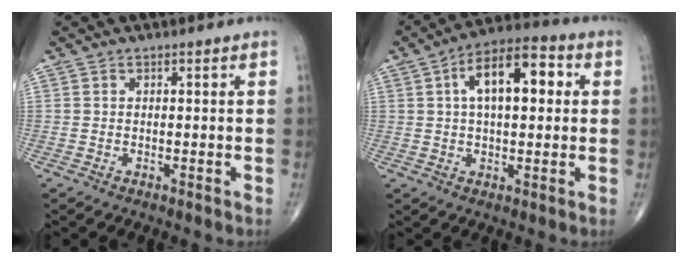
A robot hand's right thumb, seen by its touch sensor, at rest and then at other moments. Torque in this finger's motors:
{"motor_torque": [0.52, 2.89, 0.46, -0.36, 0.36]}